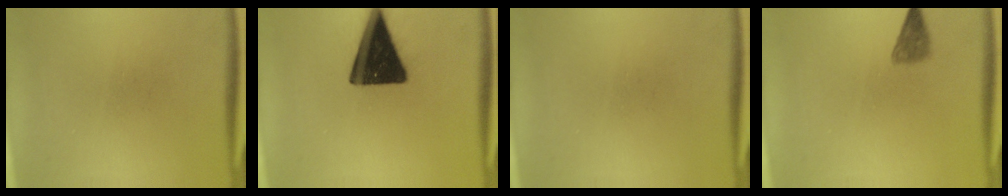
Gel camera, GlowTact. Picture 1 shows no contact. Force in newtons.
{"total": 17.8}
{"total": 0.0}
{"total": 2.1}